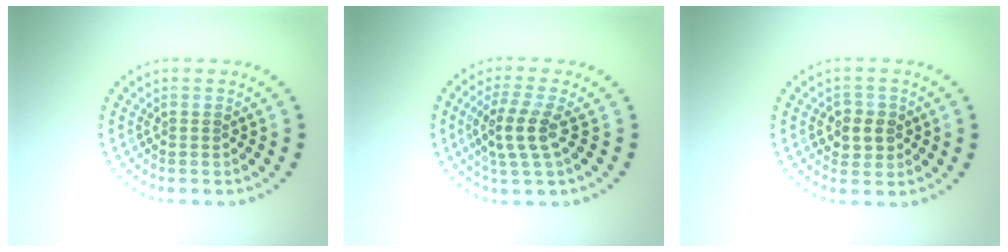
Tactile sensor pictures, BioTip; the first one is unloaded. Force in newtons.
{"total": 3.4, "press": 3.0, "slide": 1.7}
{"total": 2.4, "press": 2.3, "slide": 0.7}